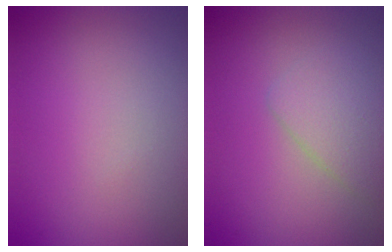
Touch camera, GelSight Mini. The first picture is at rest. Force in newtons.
{"total": 2.4, "press": 2.4, "slide": 0.2}